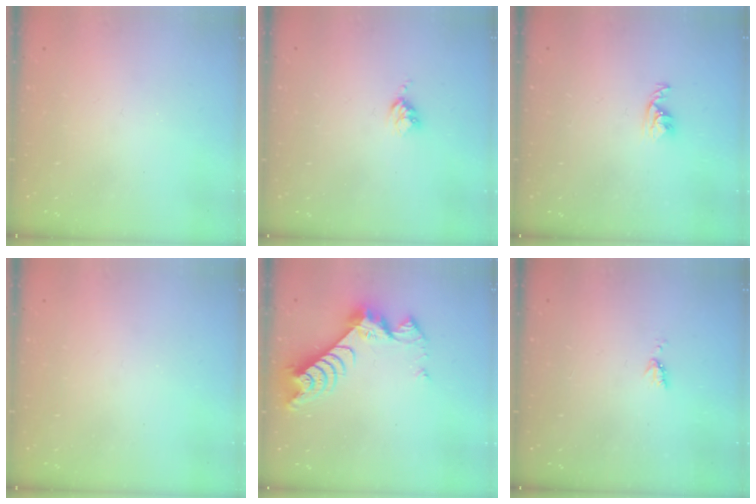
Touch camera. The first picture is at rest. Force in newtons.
{"total": 3.4, "press": 3.4, "slide": 0.4}
{"total": 3.5, "press": 3.4, "slide": 0.5}
{"total": 0.0}
{"total": 10.2, "press": 10.2, "slide": 0.9}
{"total": 5.2, "press": 5.1, "slide": 0.8}